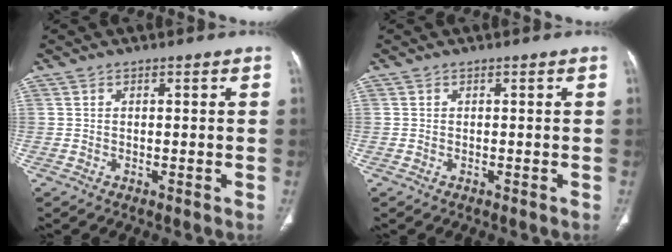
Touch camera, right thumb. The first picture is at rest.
{"total": 0.0}